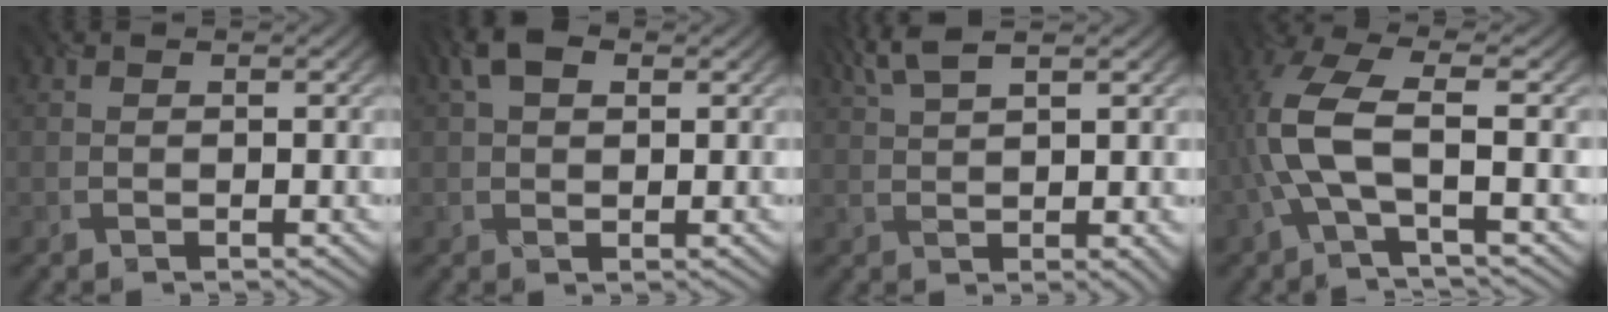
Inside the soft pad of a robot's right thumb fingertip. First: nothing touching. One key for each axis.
{"total": 3.1, "fx": 1.6, "fy": 2.1, "fz": 1.6, "tx": -0.033, "ty": 0.005, "tz": 0.026}
{"total": 5.5, "fx": 2.9, "fy": 1.3, "fz": 4.6, "tx": -0.078, "ty": 0.020, "tz": 0.058}
{"total": 6.4, "fx": -1.0, "fy": 1.8, "fz": 6.0, "tx": -0.146, "ty": 0.022, "tz": -0.033}